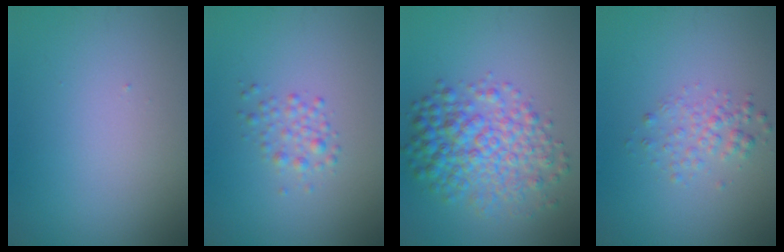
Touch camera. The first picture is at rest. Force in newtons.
{"total": 1.6, "press": 1.6, "slide": 0.0}
{"total": 6.1, "press": 6.1, "slide": 0.0}
{"total": 1.9, "press": 1.9, "slide": 0.1}